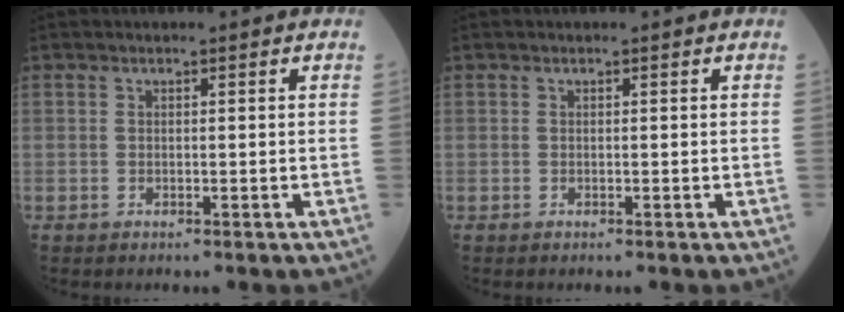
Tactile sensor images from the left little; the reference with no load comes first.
{"total": 0.0}